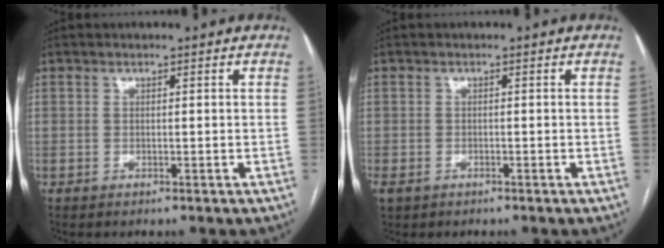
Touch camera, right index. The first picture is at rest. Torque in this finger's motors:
{"motor_torque": [0.92, -0.84, 0.73, 0.21]}